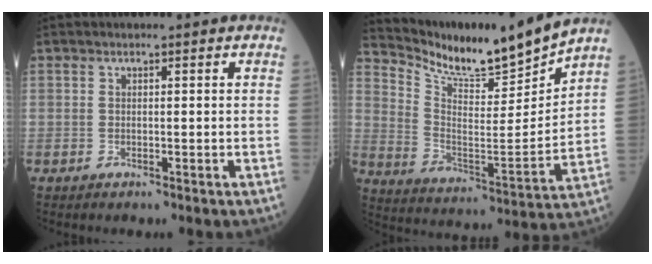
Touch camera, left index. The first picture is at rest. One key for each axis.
{"total": 13.6, "fx": 13.1, "fy": -1.0, "fz": 3.4, "tx": -0.085, "ty": -0.038, "tz": 0.233}